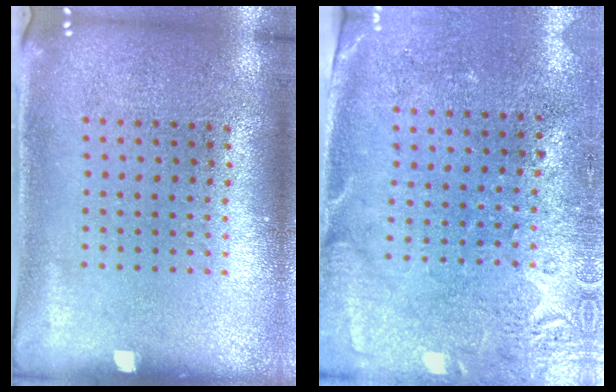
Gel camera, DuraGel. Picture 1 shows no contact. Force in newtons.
{"total": 2.7, "press": 2.2, "slide": 1.5}